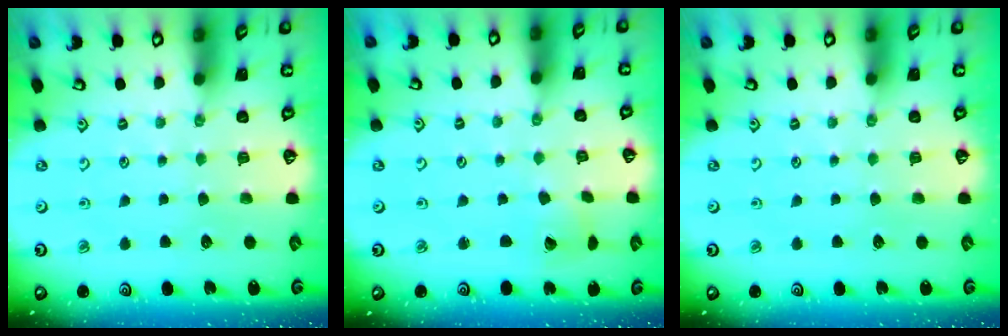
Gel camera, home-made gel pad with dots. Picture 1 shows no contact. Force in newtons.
{"total": 3.6, "press": 3.5, "slide": 0.4}
{"total": 0.0}